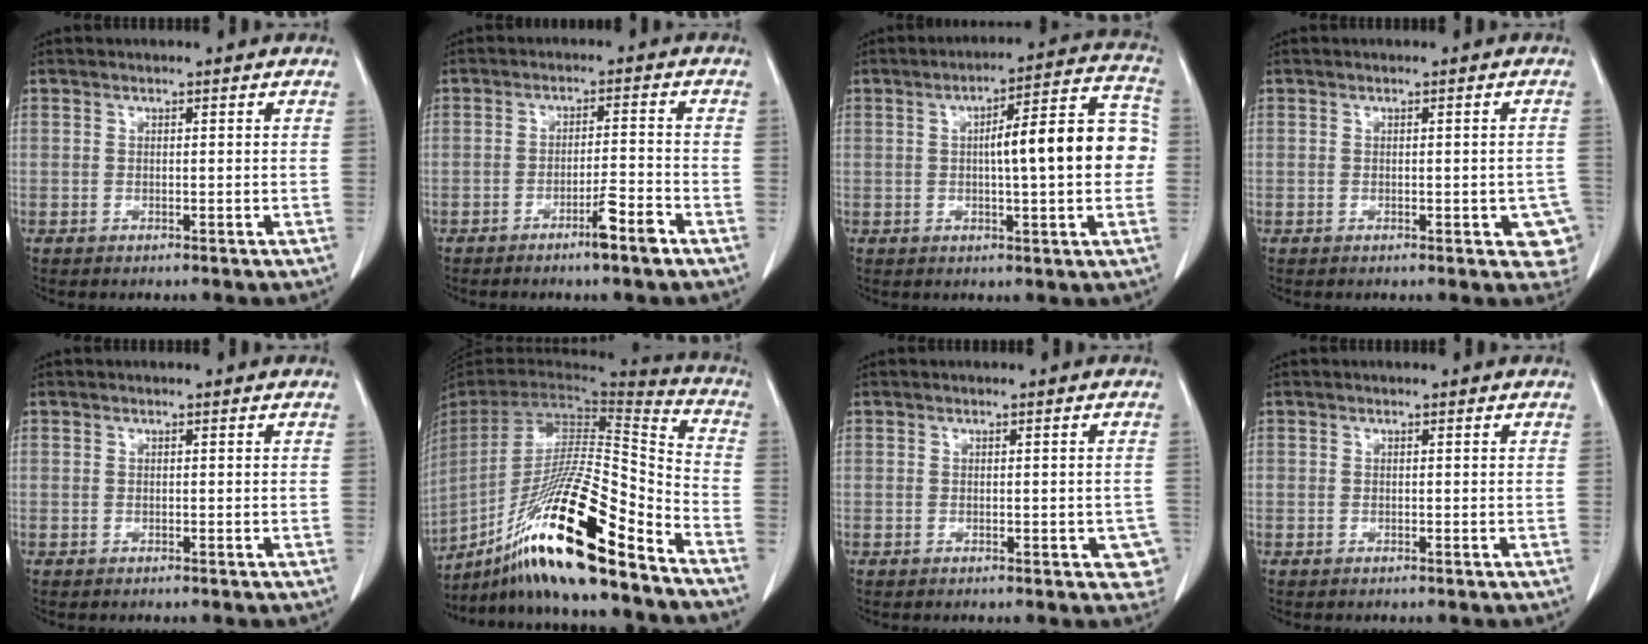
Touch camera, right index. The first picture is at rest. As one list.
[{"total": 4.7, "force": [-3.0, -0.1, 3.5], "torque": [-0.054, -0.002, -0.053]}, {"total": 13.3, "force": [0.2, 2.5, 13.1], "torque": [-0.173, 0.038, 0.003]}, {"total": 4.9, "force": [-1.5, 2.1, 4.2], "torque": [-0.025, 0.007, -0.015]}, {"total": 0.0}, {"total": 24.7, "force": [-16.7, 1.7, 18.1], "torque": [-0.325, -0.025, -0.297]}, {"total": 3.8, "force": [-1.1, 1.7, 3.2], "torque": [-0.015, 0.006, -0.010]}, {"total": 0.0}]